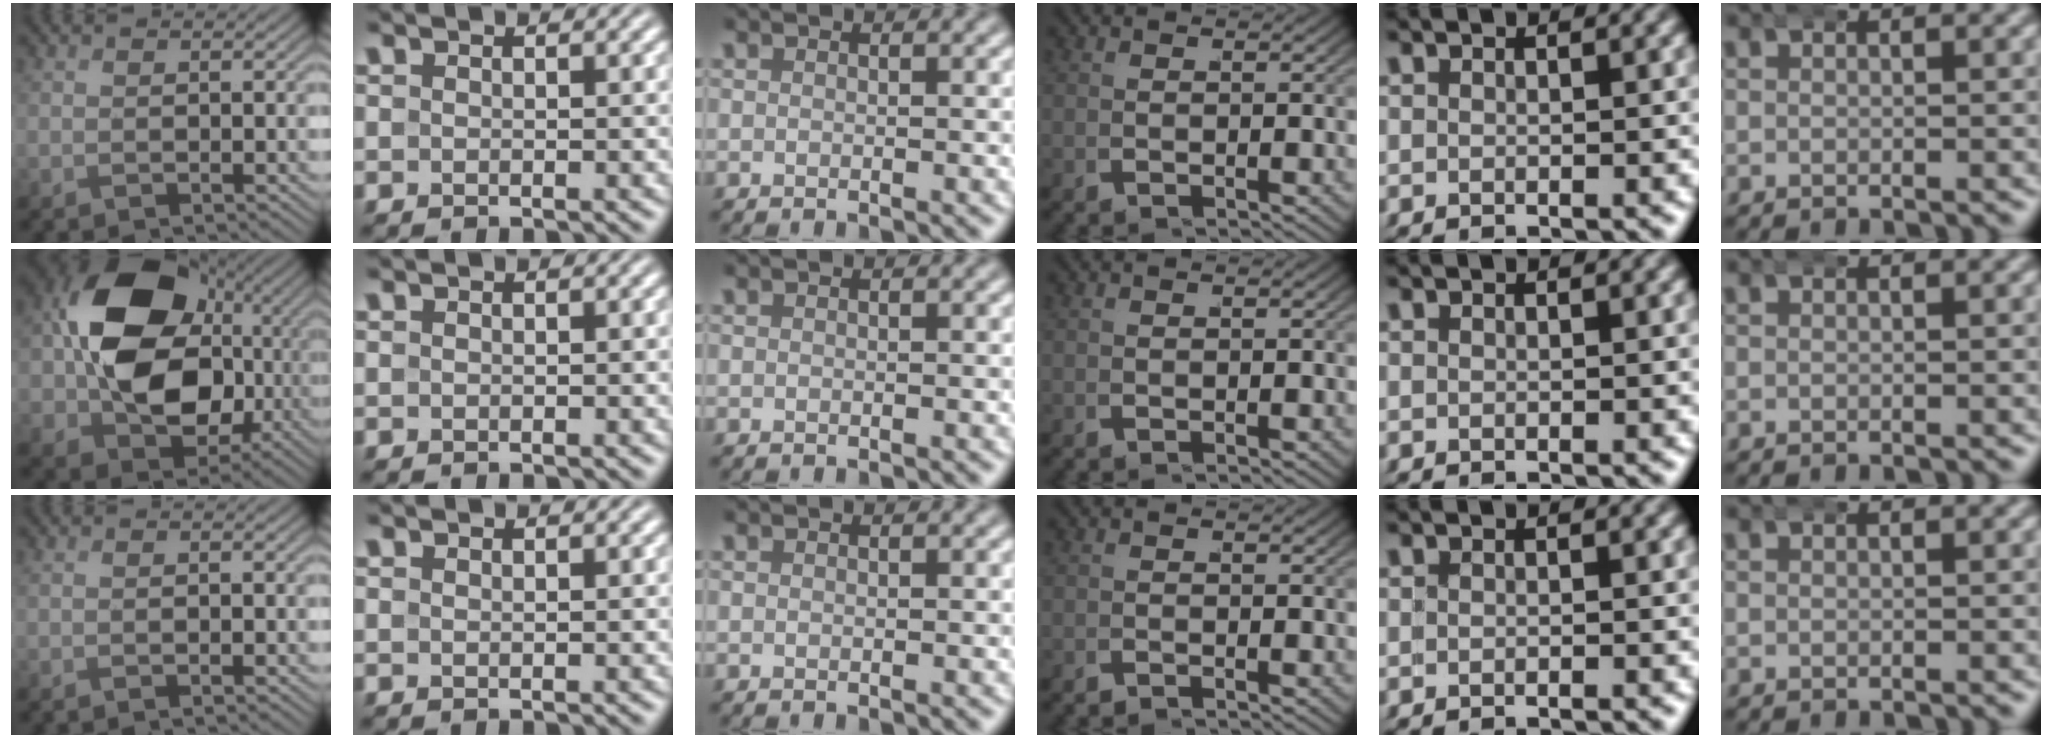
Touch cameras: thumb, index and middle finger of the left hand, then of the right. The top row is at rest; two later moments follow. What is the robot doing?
{"motion": "wrap", "object": "bandana"}